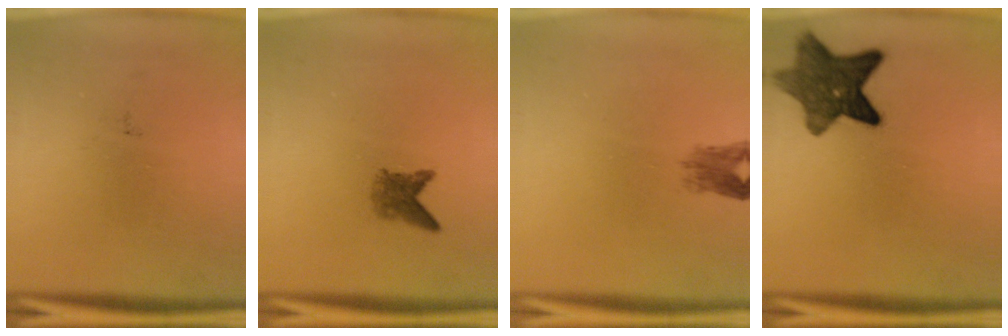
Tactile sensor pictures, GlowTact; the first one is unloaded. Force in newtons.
{"total": 2.3}
{"total": 2.5}
{"total": 9.9}